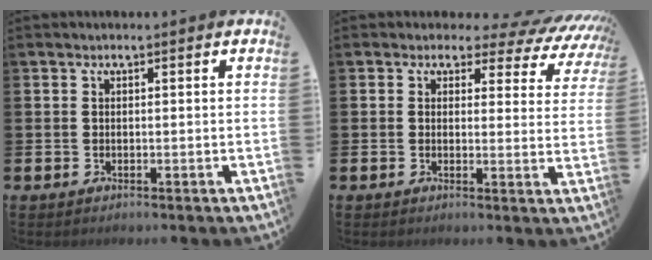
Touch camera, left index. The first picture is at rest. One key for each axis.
{"total": 3.5, "fx": 2.3, "fy": 2.1, "fz": 1.6, "tx": -0.028, "ty": -0.024, "tz": 0.029}